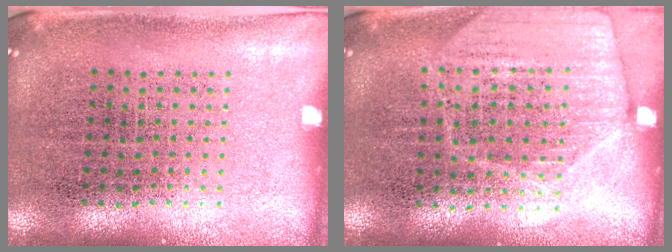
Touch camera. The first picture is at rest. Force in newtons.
{"total": 1.8, "press": 1.6, "slide": 0.7}